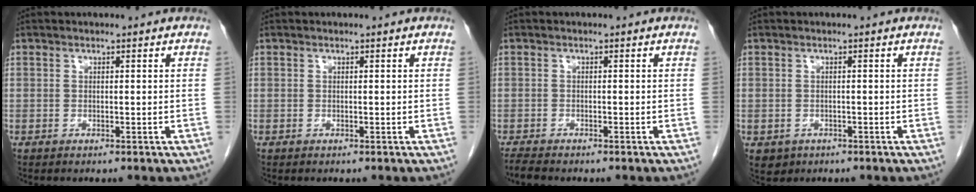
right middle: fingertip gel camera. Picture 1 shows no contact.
{"total": 0.0}
{"total": 2.1, "force": [-1.9, 0.2, 0.9], "torque": [-0.021, -0.007, -0.032]}
{"total": 2.0, "force": [-0.9, 1.8, 0.4], "torque": [-0.005, 0.003, -0.004]}